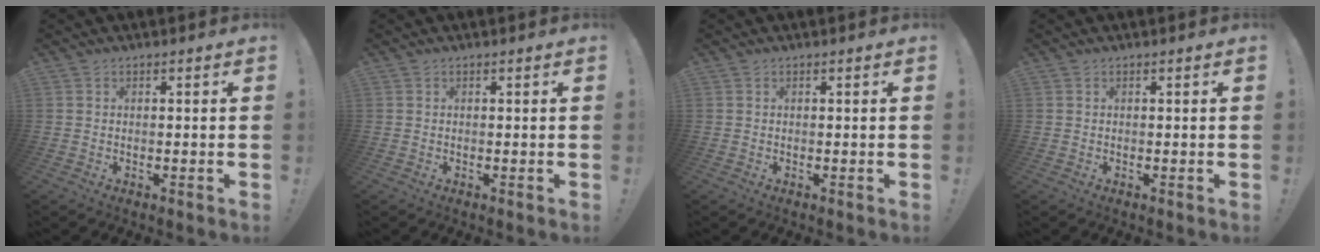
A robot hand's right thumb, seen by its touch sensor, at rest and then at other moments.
{"total": 0.0}
{"total": 0.0}
{"total": 0.0}